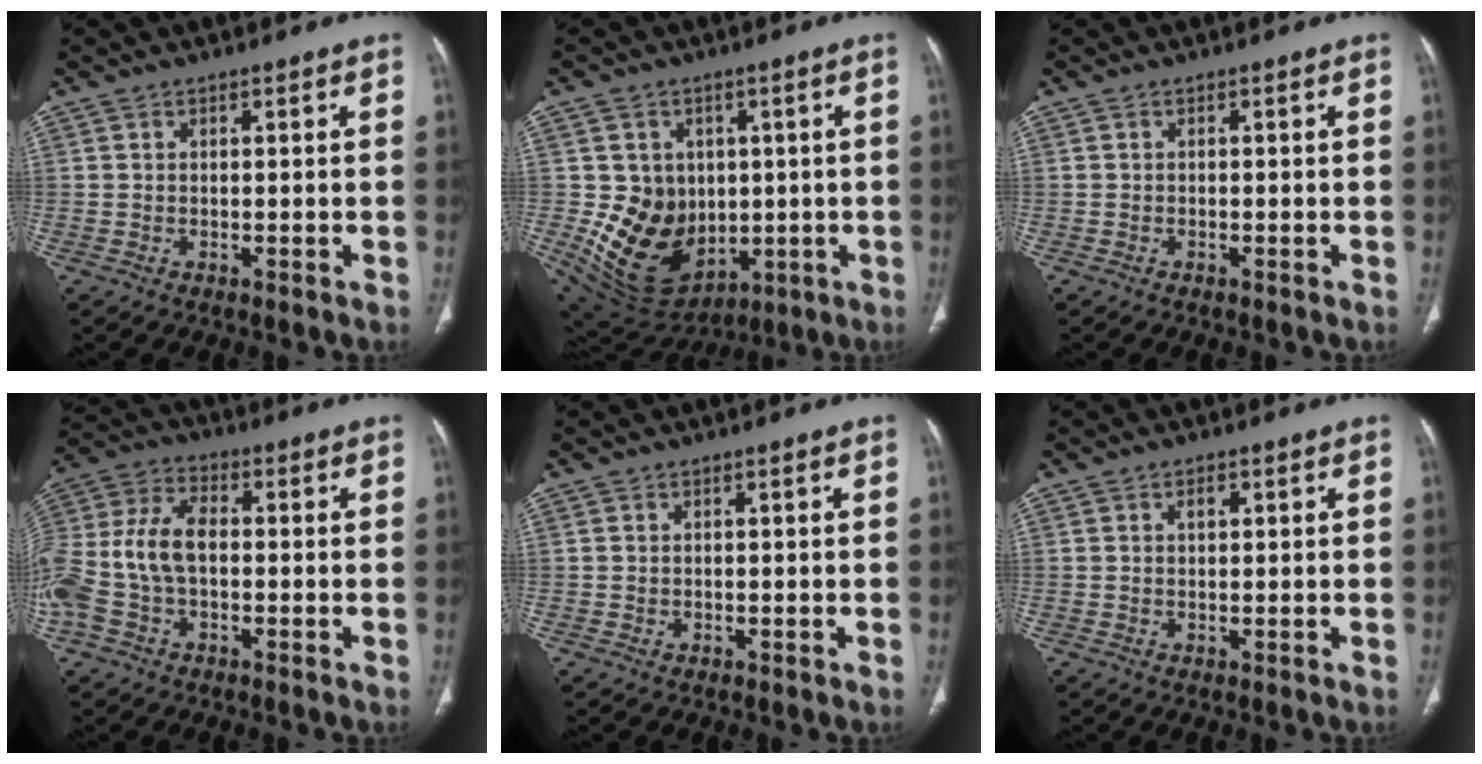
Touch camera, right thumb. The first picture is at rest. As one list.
[{"total": 15.6, "force": [-0.4, 12.9, 8.8], "torque": [-0.099, -0.010, 0.033]}, {"total": 0.0}, {"total": 14.2, "force": [-1.8, 8.9, 11.0], "torque": [-0.252, 0.033, -0.035]}, {"total": 0.0}, {"total": 1.4, "force": [0.5, 0.8, 1.1], "torque": [-0.015, 0.001, 0.007]}]